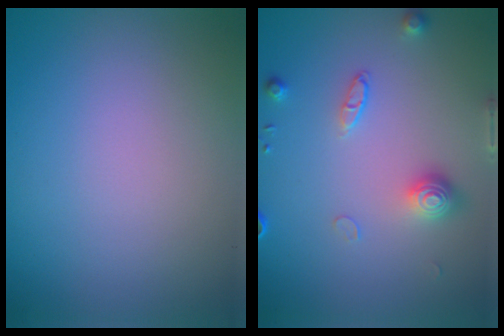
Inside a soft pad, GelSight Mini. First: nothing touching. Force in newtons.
{"total": 3.0, "press": 2.8, "slide": 1.1}